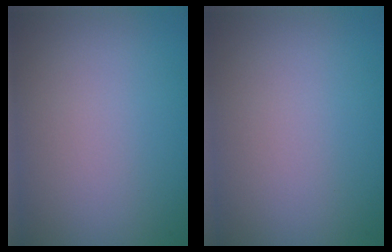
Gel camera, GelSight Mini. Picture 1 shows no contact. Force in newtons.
{"total": 0.0}